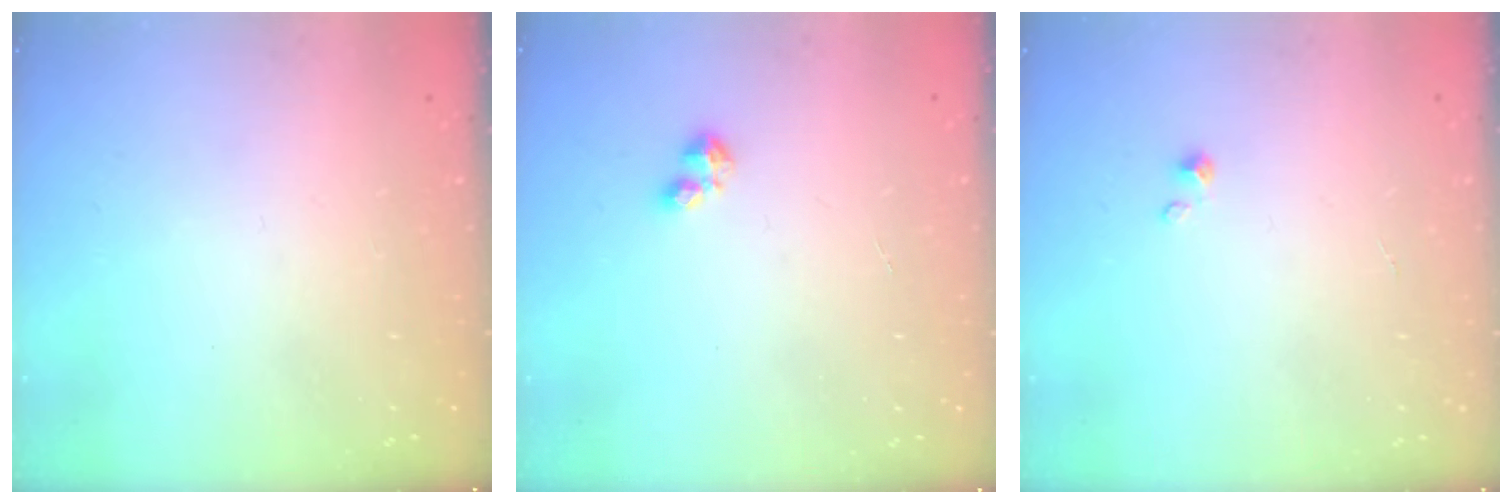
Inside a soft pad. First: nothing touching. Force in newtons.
{"total": 1.9, "press": 1.9, "slide": 0.4}
{"total": 0.7, "press": 0.7, "slide": 0.1}